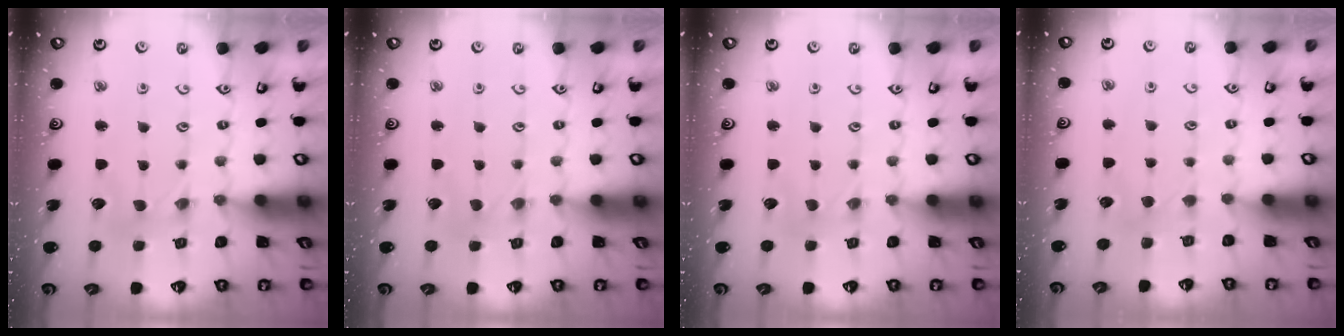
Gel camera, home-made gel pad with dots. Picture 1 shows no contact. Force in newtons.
{"total": 0.0}
{"total": 0.9, "press": 0.9, "slide": 0.2}
{"total": 2.8, "press": 2.8, "slide": 0.6}